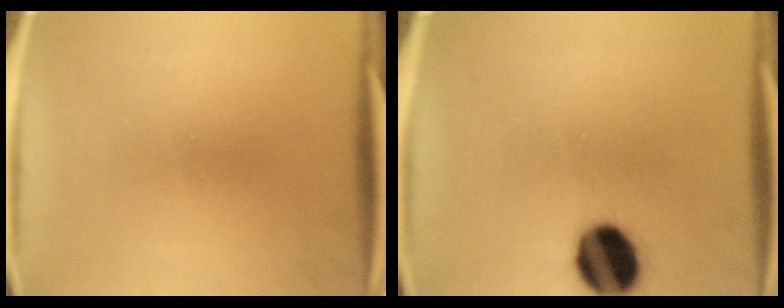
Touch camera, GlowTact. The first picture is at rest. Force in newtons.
{"total": 12.7}